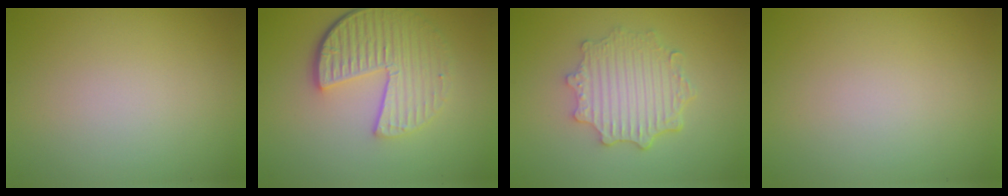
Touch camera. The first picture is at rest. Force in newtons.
{"total": 6.1, "press": 4.3, "slide": 4.3}
{"total": 4.4, "press": 3.6, "slide": 2.6}
{"total": 0.0}